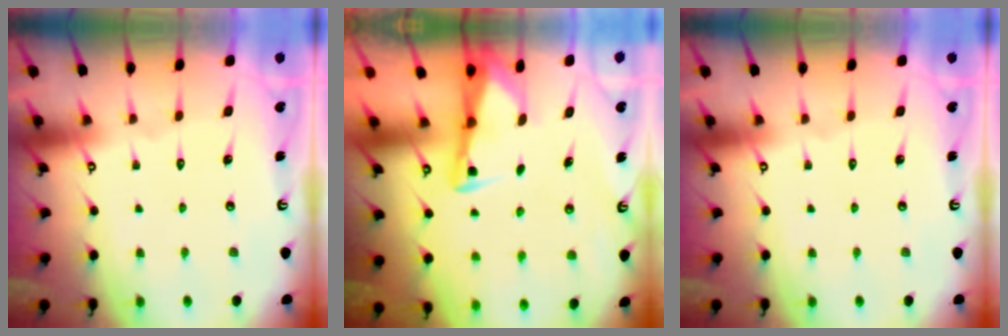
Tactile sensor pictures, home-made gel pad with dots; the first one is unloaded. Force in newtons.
{"total": 2.9, "press": 2.8, "slide": 0.4}
{"total": 0.0}